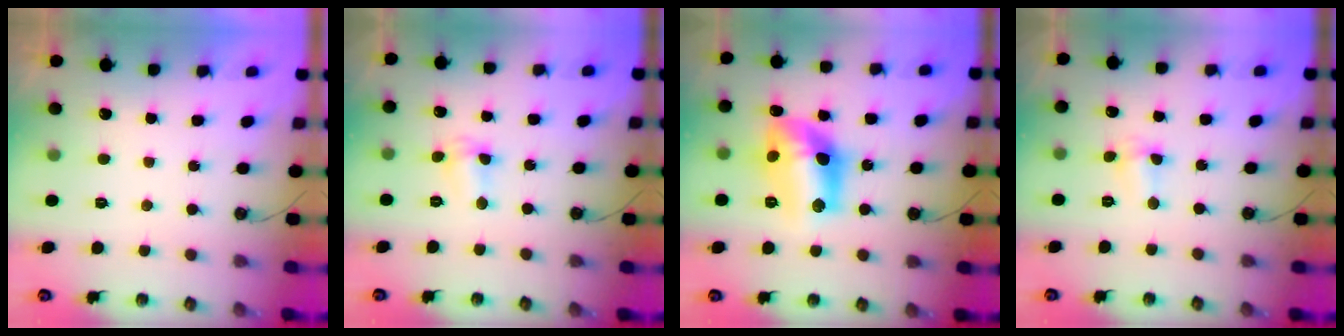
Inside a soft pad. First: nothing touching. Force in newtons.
{"total": 2.6, "press": 2.6, "slide": 0.6}
{"total": 14.1, "press": 14.1, "slide": 0.9}
{"total": 2.9, "press": 2.8, "slide": 0.7}